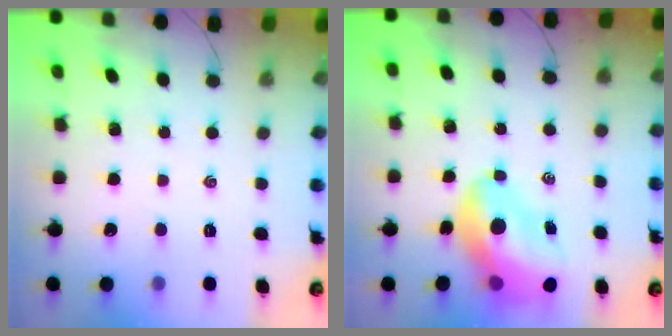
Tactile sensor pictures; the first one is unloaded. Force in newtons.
{"total": 13.7, "press": 13.2, "slide": 3.9}